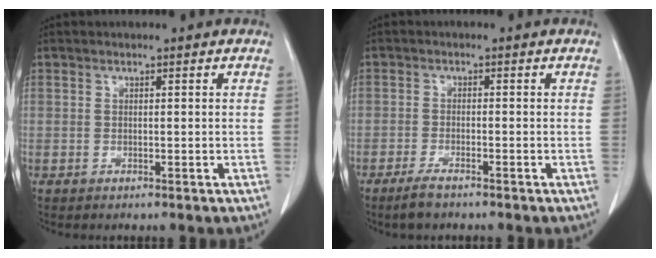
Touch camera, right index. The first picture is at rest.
{"total": 3.0, "force": [-2.3, 0.5, 1.8], "torque": [-0.044, -0.007, -0.040]}